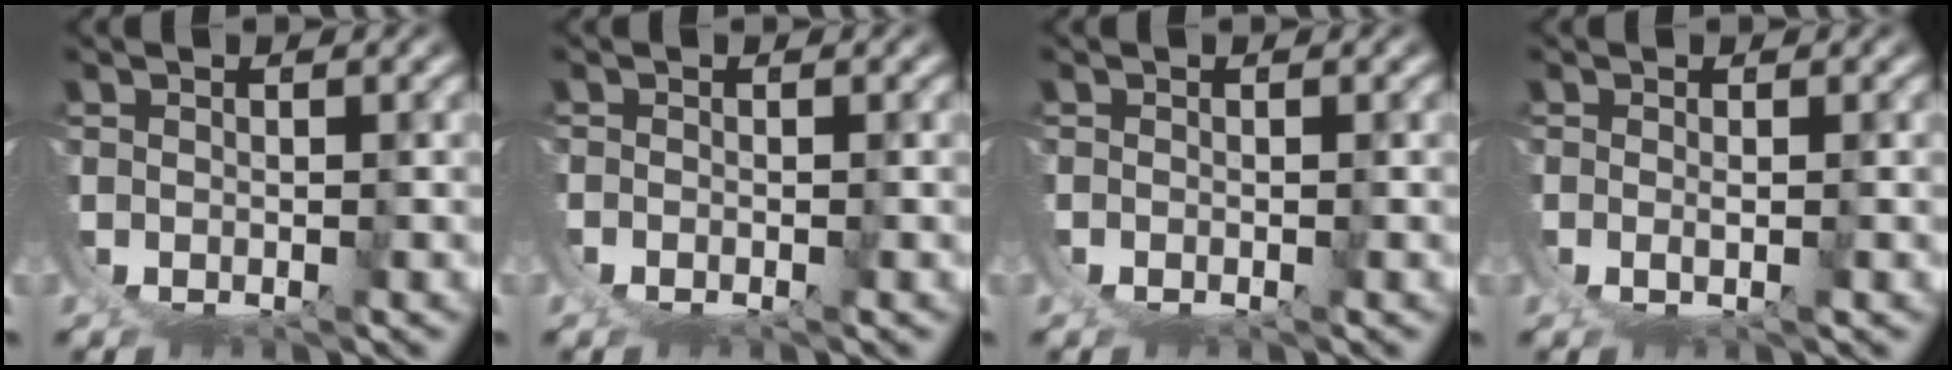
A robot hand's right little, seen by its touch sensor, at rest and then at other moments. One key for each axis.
{"total": 0.5, "fx": -0.1, "fy": 0.1, "fz": 0.5, "tx": -0.011, "ty": -0.002, "tz": -0.002}
{"total": 0.0}
{"total": 1.7, "fx": 0.8, "fy": -1.0, "fz": 1.2, "tx": -0.020, "ty": -0.002, "tz": 0.018}